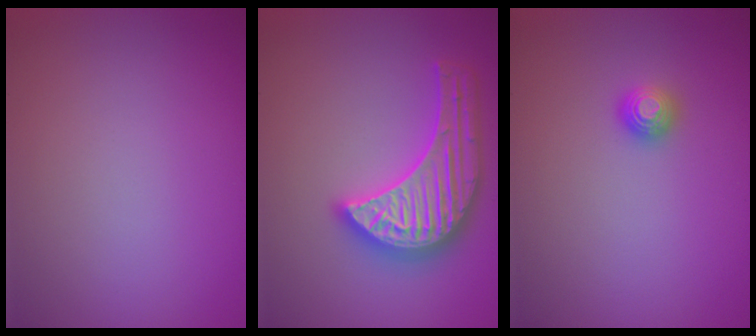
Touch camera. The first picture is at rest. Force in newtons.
{"total": 5.5, "press": 5.5, "slide": 0.6}
{"total": 1.1, "press": 1.1, "slide": 0.4}